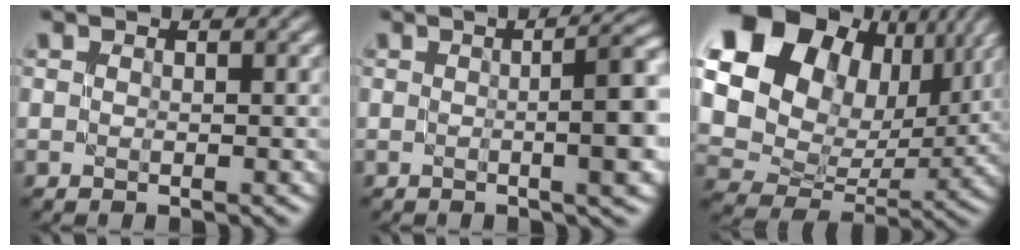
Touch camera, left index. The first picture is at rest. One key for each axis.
{"total": 7.2, "fx": 0.0, "fy": 1.9, "fz": 6.9, "tx": -0.069, "ty": 0.005, "tz": 0.002}
{"total": 16.4, "fx": 6.8, "fy": 12.1, "fz": 8.6, "tx": -0.186, "ty": 0.025, "tz": 0.126}